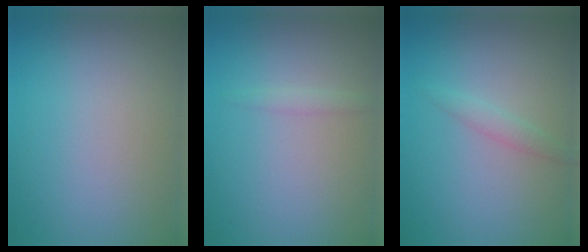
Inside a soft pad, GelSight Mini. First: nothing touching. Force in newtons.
{"total": 0.8, "press": 0.8, "slide": 0.1}
{"total": 1.2, "press": 1.2, "slide": 0.1}